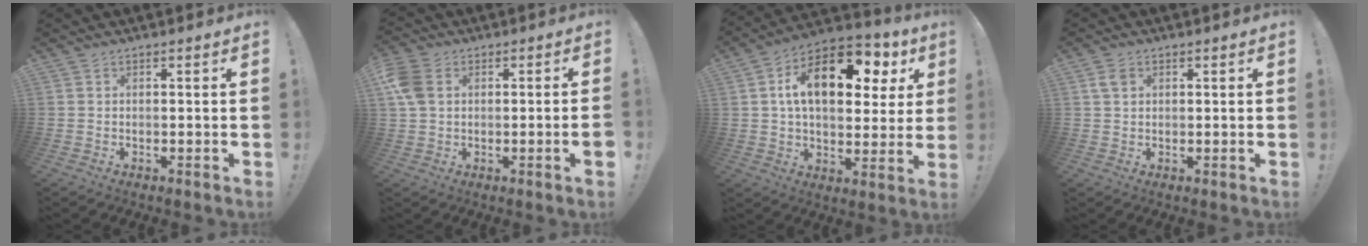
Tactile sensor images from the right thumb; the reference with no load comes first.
{"total": 7.5, "force": [0.4, 5.0, 5.6], "torque": [-0.123, 0.008, 0.014]}
{"total": 19.0, "force": [6.7, 10.2, 14.6], "torque": [-0.224, -0.021, 0.109]}
{"total": 3.4, "force": [1.3, 2.4, 2.0], "torque": [-0.037, 0.005, 0.025]}